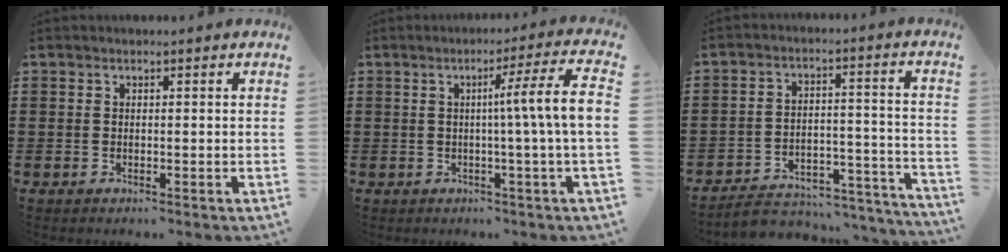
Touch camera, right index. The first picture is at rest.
{"total": 8.0, "force": [0.1, -0.9, 8.0], "torque": [-0.135, -0.011, -0.006]}
{"total": 5.1, "force": [-4.8, 1.3, 1.3], "torque": [-0.021, 0.007, -0.094]}